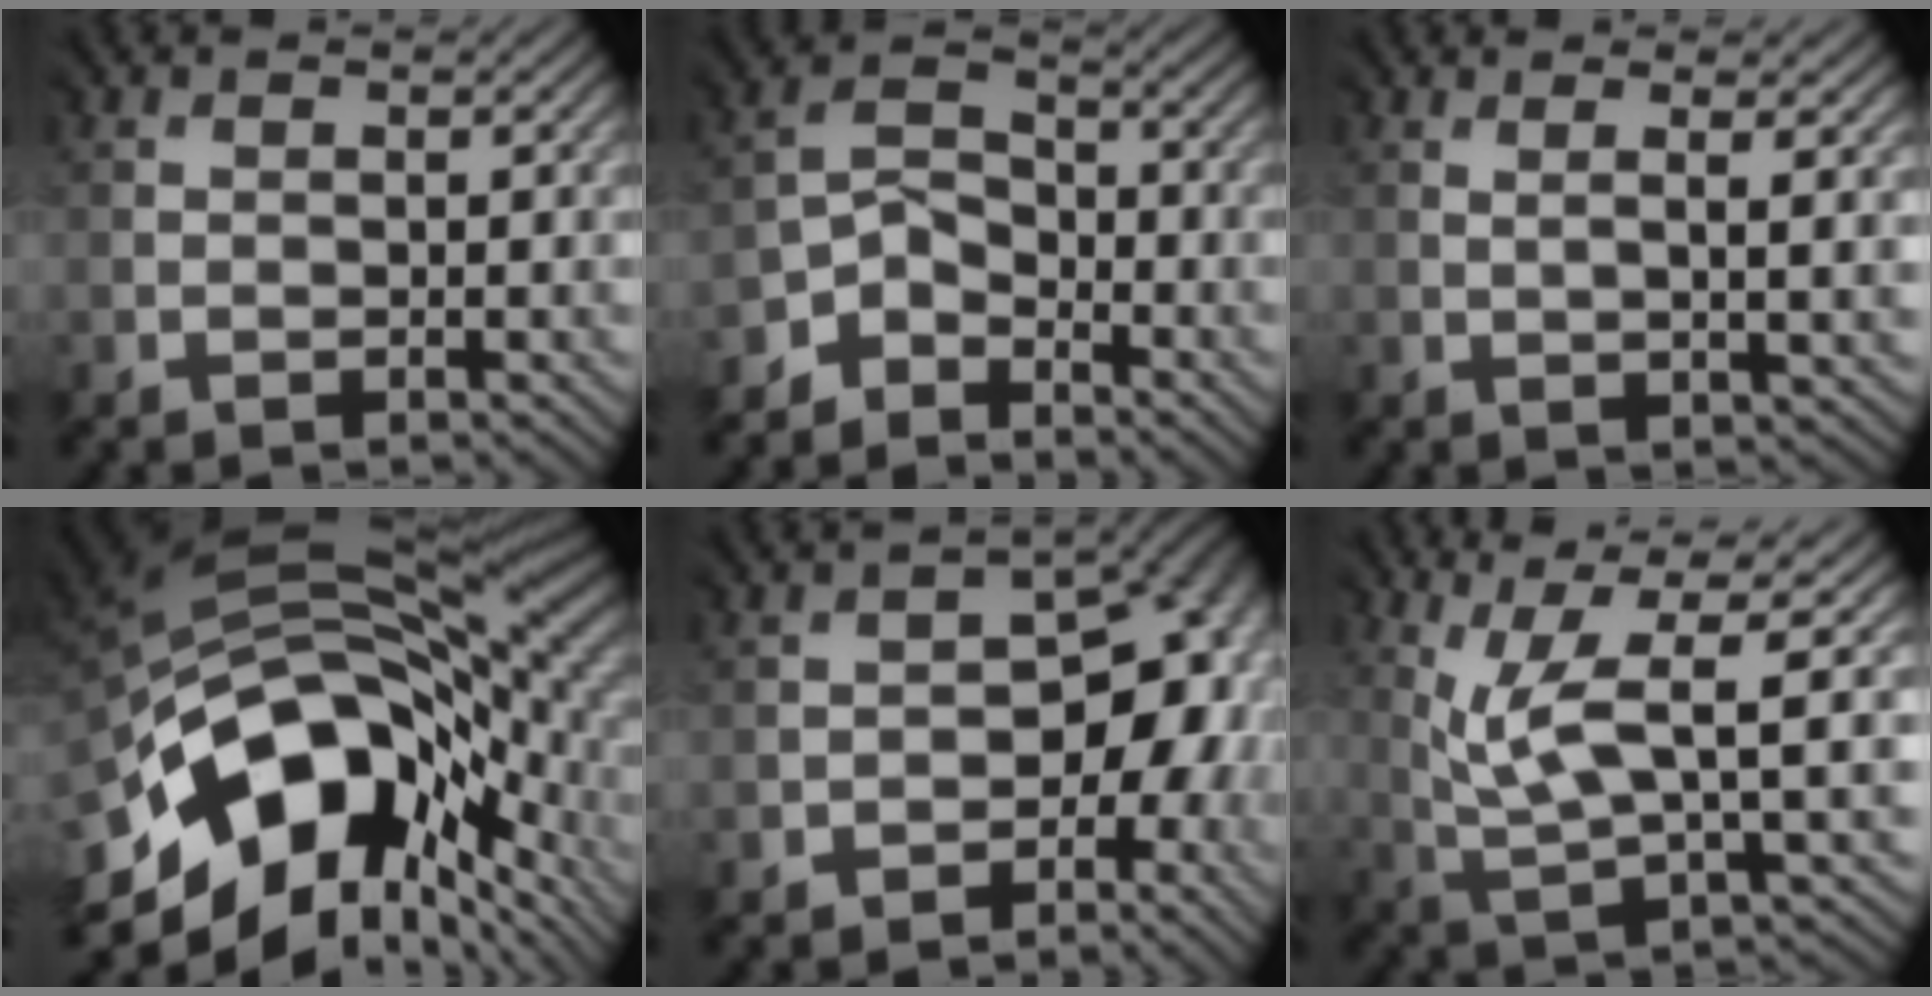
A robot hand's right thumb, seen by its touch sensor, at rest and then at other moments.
{"total": 5.0, "force": [-4.5, 2.1, 0.6], "torque": [-0.010, -0.001, -0.104]}
{"total": 3.3, "force": [1.2, 0.4, 3.0], "torque": [-0.047, 0.009, 0.018]}
{"total": 14.5, "force": [-5.1, 9.1, 10.0], "torque": [-0.200, -0.005, -0.092]}
{"total": 8.2, "force": [-3.3, 5.2, 5.4], "torque": [-0.040, -0.011, -0.051]}
{"total": 8.8, "force": [2.7, 1.9, 8.1], "torque": [-0.163, 0.010, 0.060]}